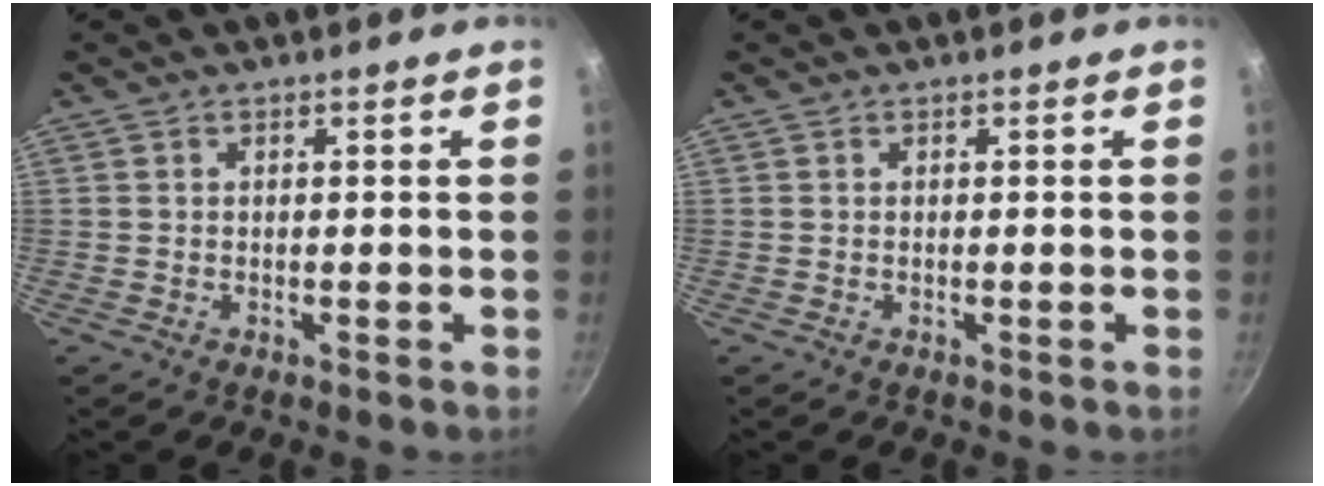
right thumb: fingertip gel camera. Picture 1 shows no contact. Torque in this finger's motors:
{"motor_torque": [-0.30, 0.04, 0.10, -0.04, 0.02]}